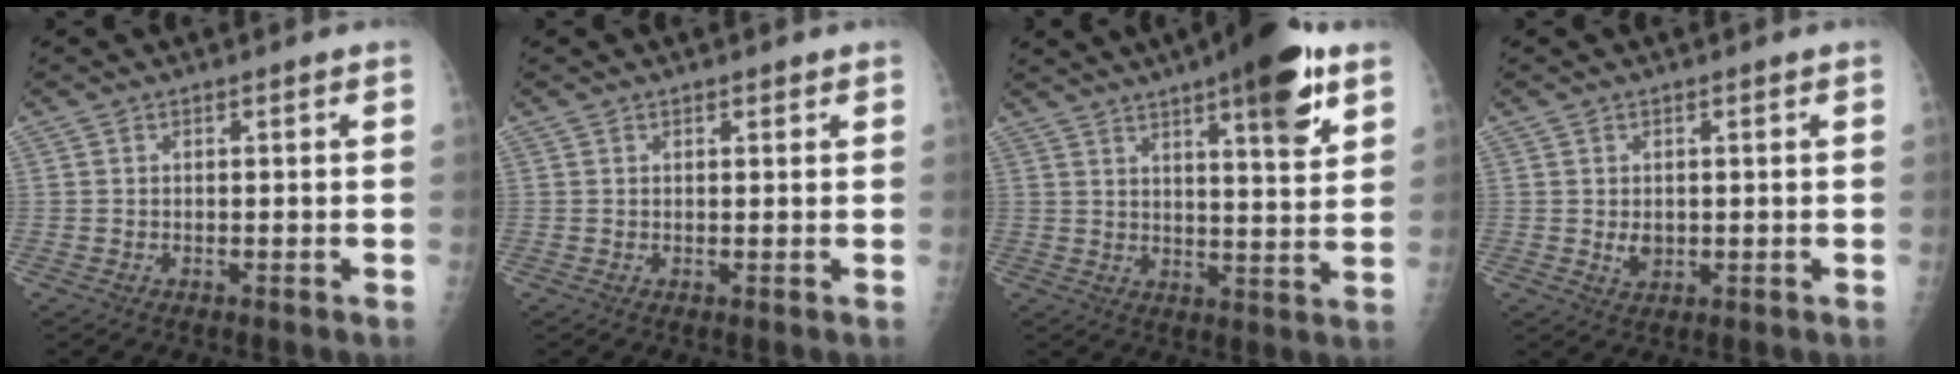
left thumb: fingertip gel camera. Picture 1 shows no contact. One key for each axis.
{"total": 1.0, "fx": 0.7, "fy": 0.5, "fz": 0.4, "tx": -0.002, "ty": -0.003, "tz": 0.008}
{"total": 15.0, "fx": 8.6, "fy": 3.5, "fz": 11.9, "tx": -0.151, "ty": -0.035, "tz": 0.120}
{"total": 2.4, "fx": 0.1, "fy": 1.9, "fz": 1.6, "tx": -0.019, "ty": -0.004, "tz": 0.009}